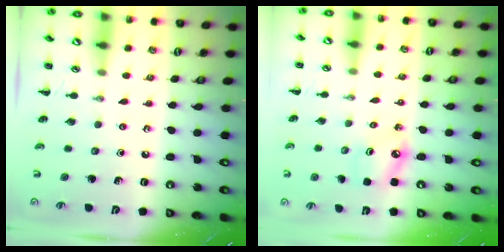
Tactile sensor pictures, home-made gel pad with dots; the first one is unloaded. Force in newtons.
{"total": 4.9, "press": 4.8, "slide": 1.1}